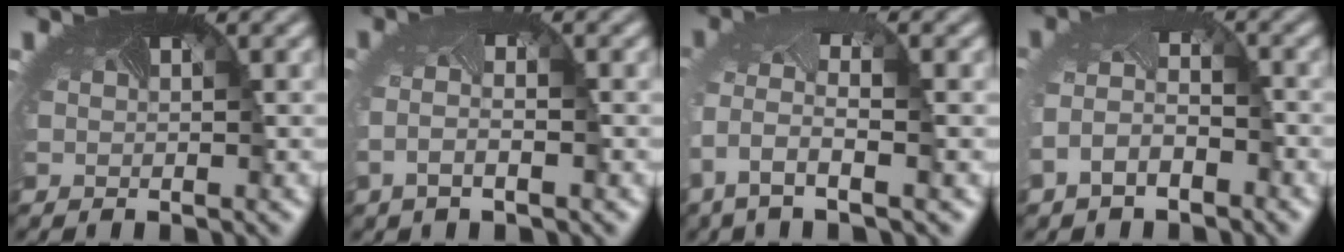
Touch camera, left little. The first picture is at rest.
{"total": 2.1, "force": [-0.8, 0.6, 1.9], "torque": [-0.059, -0.004, -0.021]}
{"total": 5.2, "force": [-1.9, 2.2, 4.3], "torque": [-0.119, -0.014, -0.042]}
{"total": 3.6, "force": [-2.1, 2.3, 1.9], "torque": [-0.058, -0.010, -0.049]}